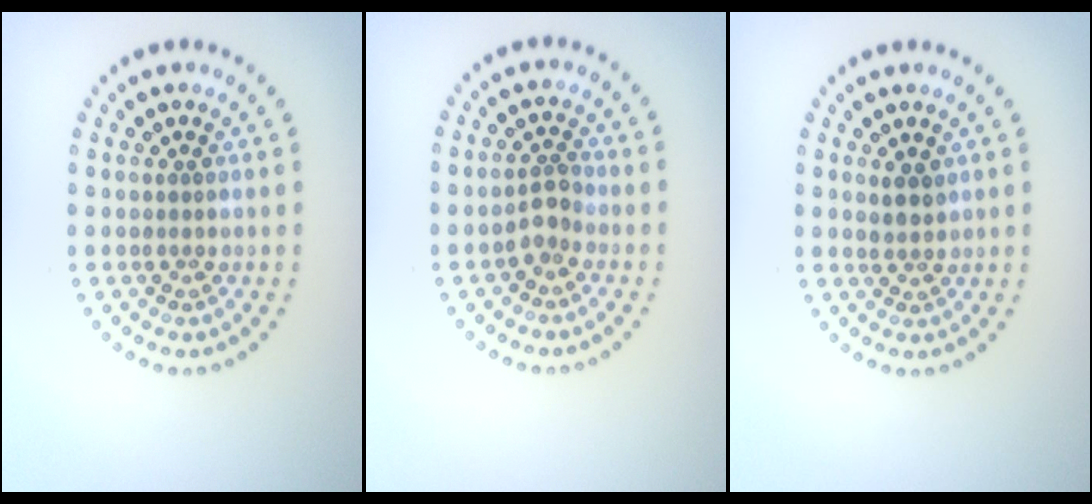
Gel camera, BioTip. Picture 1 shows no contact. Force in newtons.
{"total": 1.7, "press": 1.4, "slide": 1.0}
{"total": 1.4, "press": 1.2, "slide": 0.7}